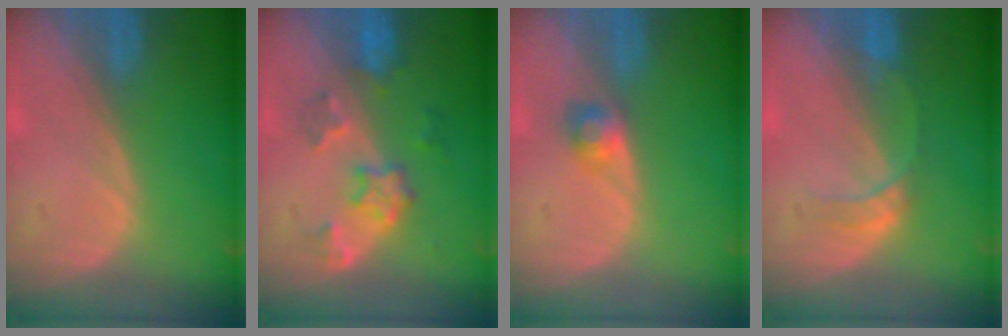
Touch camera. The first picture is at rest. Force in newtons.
{"total": 6.0, "press": 5.5, "slide": 2.6}
{"total": 2.4, "press": 2.3, "slide": 0.9}
{"total": 3.0, "press": 3.0, "slide": 0.3}